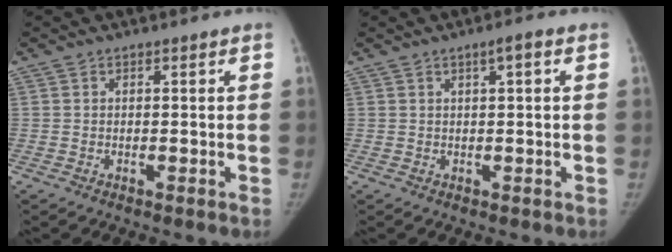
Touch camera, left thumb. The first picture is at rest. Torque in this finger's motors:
{"motor_torque": [-0.15, 0.10, 0.13, 0.30, 0.01]}